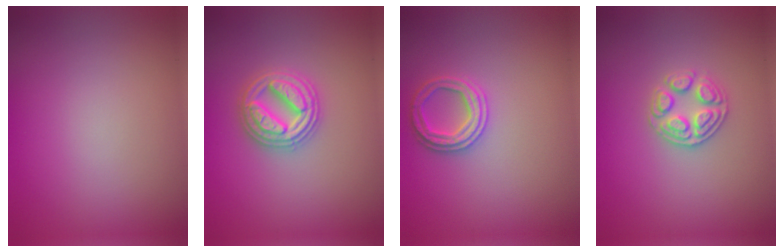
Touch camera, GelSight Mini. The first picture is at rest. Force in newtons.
{"total": 4.7, "press": 4.6, "slide": 0.8}
{"total": 2.4, "press": 2.4, "slide": 0.1}
{"total": 2.7, "press": 2.6, "slide": 0.8}